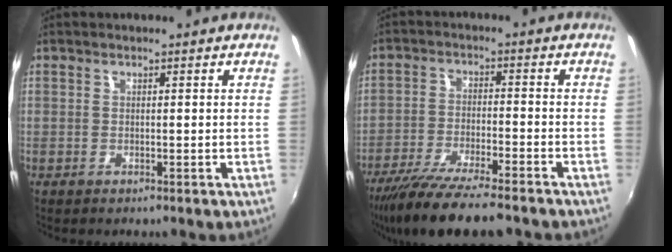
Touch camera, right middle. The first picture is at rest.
{"total": 13.2, "force": [-10.8, 1.6, 7.4], "torque": [-0.156, -0.038, -0.184]}